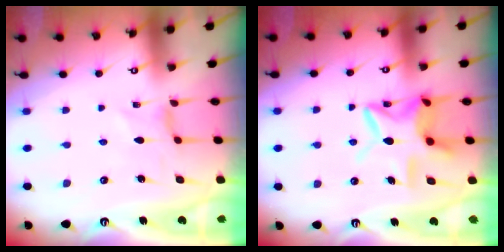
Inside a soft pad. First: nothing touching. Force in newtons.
{"total": 12.2, "press": 12.1, "slide": 1.2}